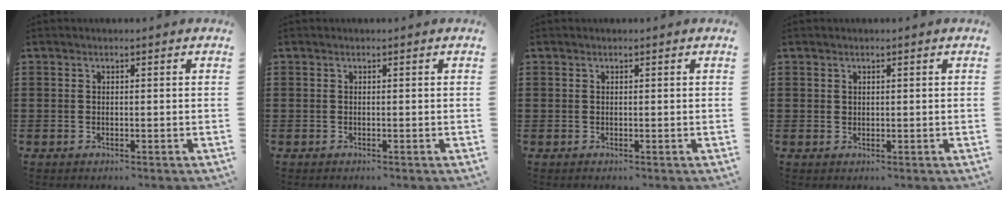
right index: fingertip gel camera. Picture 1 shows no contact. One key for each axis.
{"total": 0.0}
{"total": 0.0}
{"total": 0.8, "fx": 0.6, "fy": 0.5, "fz": 0.1, "tx": -0.004, "ty": 0.003, "tz": 0.011}